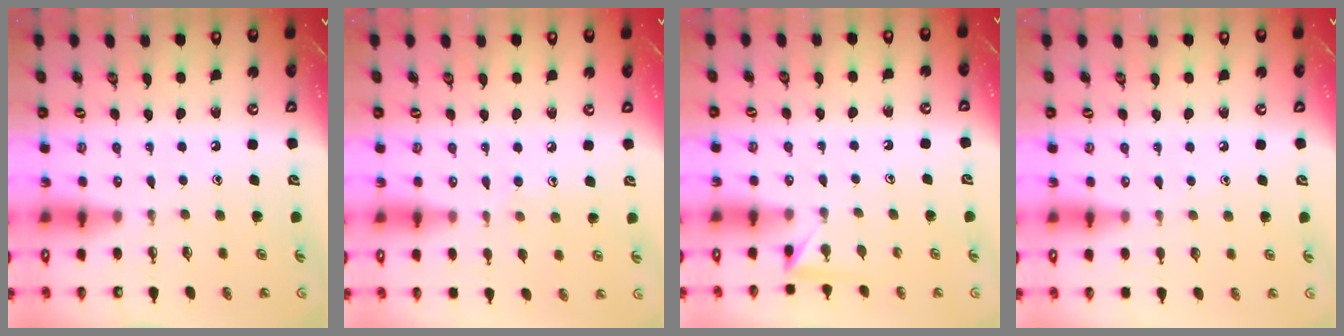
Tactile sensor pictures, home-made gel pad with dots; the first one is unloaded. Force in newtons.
{"total": 5.4, "press": 5.4, "slide": 0.5}
{"total": 2.3, "press": 2.3, "slide": 0.3}
{"total": 3.1, "press": 3.1, "slide": 0.4}